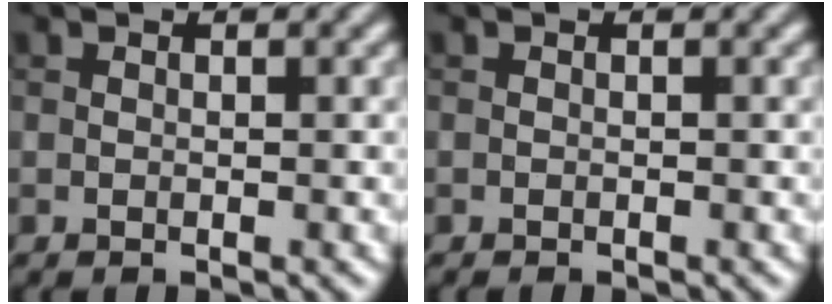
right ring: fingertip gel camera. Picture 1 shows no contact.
{"total": 0.0}